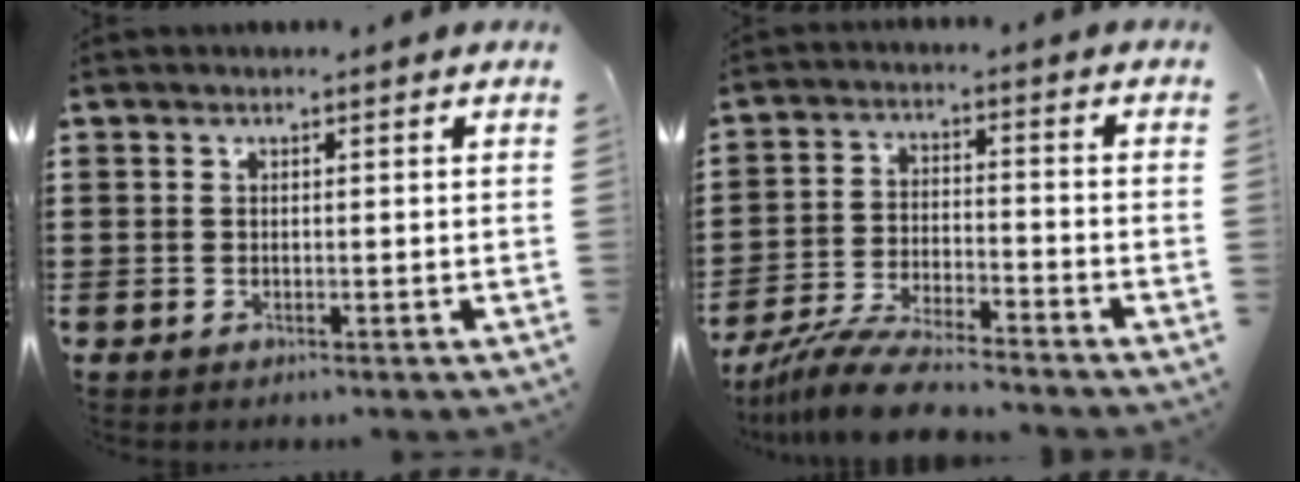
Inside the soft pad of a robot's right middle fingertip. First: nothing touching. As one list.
[{"total": 8.0, "force": [-7.3, 0.7, 3.1], "torque": [-0.066, 0.003, -0.143]}]